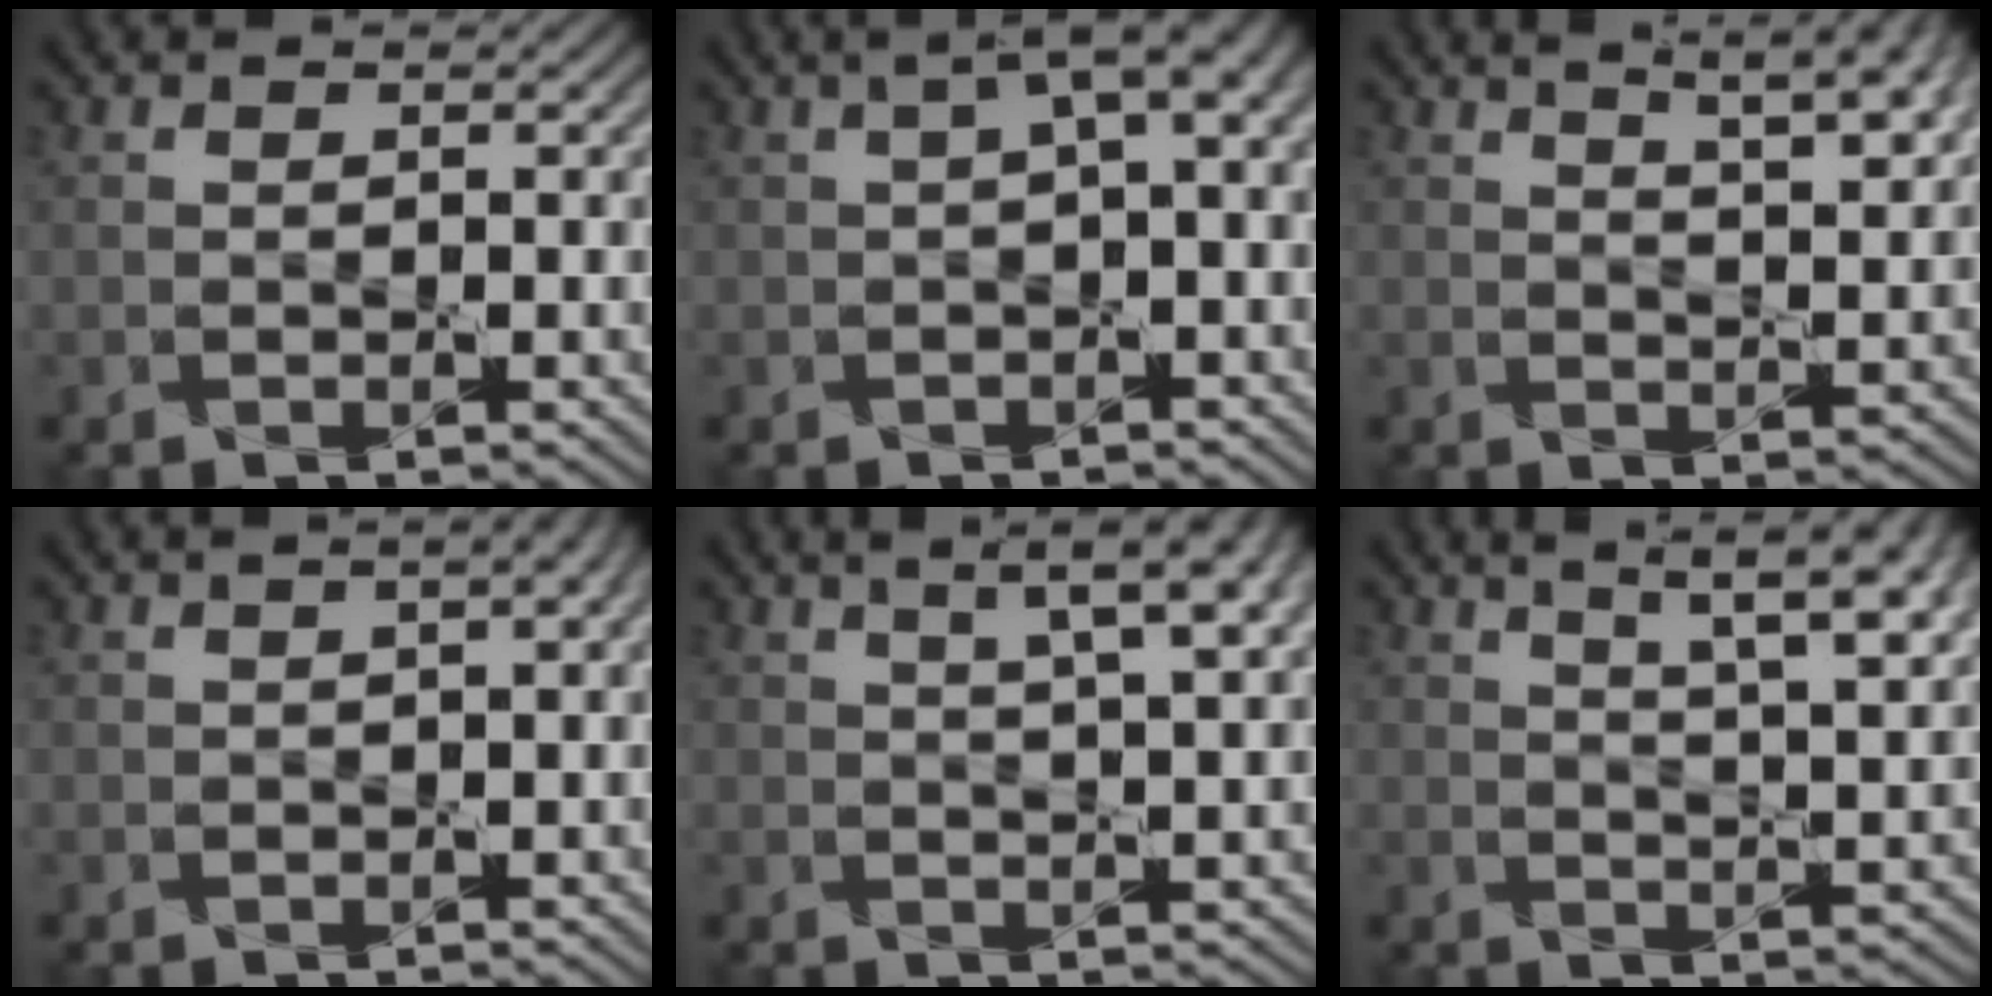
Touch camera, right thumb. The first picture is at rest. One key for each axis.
{"total": 4.2, "fx": 0.9, "fy": 1.1, "fz": 3.9, "tx": -0.053, "ty": 0.014, "tz": 0.013}
{"total": 8.2, "fx": 4.6, "fy": 2.5, "fz": 6.3, "tx": -0.078, "ty": 0.018, "tz": 0.056}
{"total": 3.7, "fx": 0.8, "fy": 1.5, "fz": 3.3, "tx": -0.040, "ty": 0.007, "tz": 0.008}
{"total": 8.4, "fx": 4.1, "fy": 2.2, "fz": 7.0, "tx": -0.081, "ty": 0.028, "tz": 0.043}
{"total": 10.7, "fx": 6.1, "fy": 3.1, "fz": 8.2, "tx": -0.115, "ty": 0.017, "tz": 0.074}